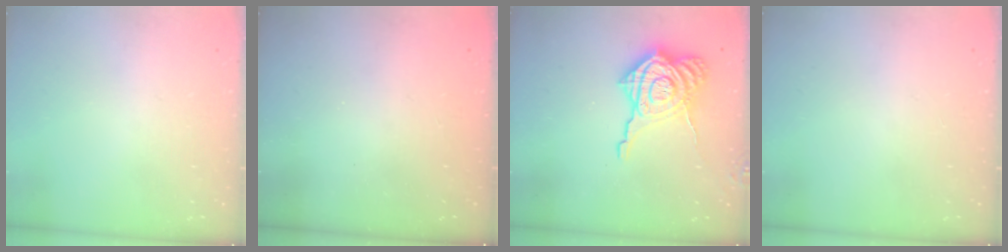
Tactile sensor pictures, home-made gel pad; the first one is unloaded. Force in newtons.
{"total": 2.3, "press": 2.2, "slide": 0.7}
{"total": 15.0, "press": 15.0, "slide": 1.2}
{"total": 0.0}